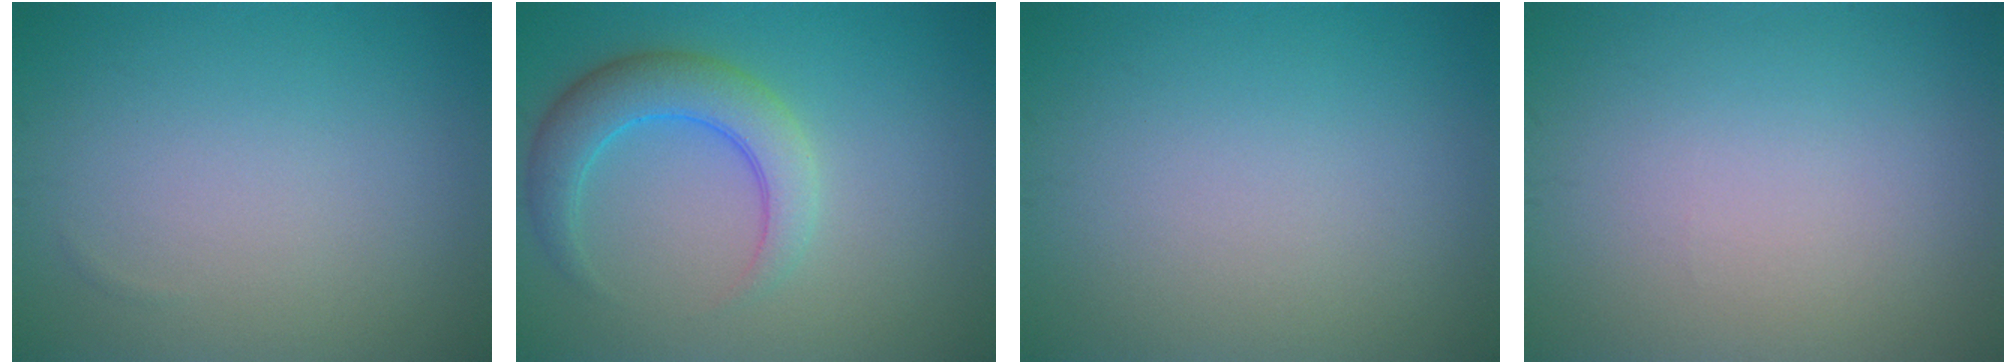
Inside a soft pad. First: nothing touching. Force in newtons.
{"total": 4.7, "press": 4.7, "slide": 0.2}
{"total": 0.0}
{"total": 0.0}